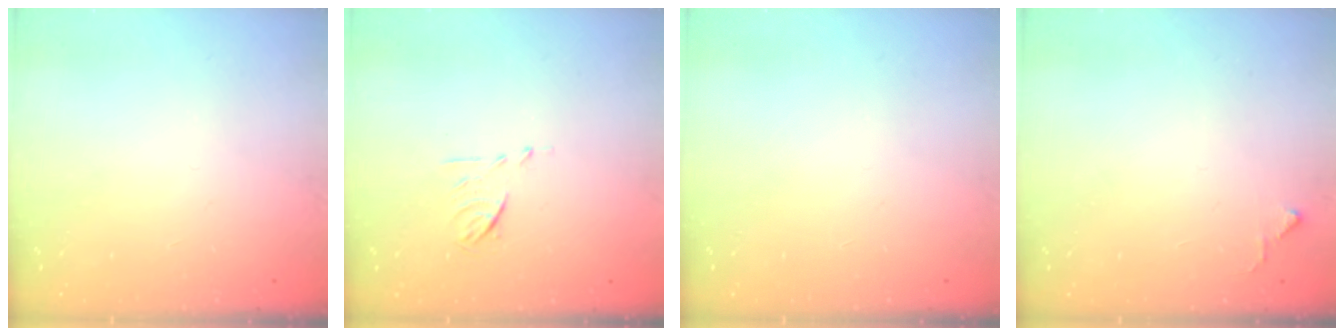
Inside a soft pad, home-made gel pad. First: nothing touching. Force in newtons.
{"total": 5.5, "press": 5.4, "slide": 1.1}
{"total": 0.0}
{"total": 4.2, "press": 4.1, "slide": 0.7}